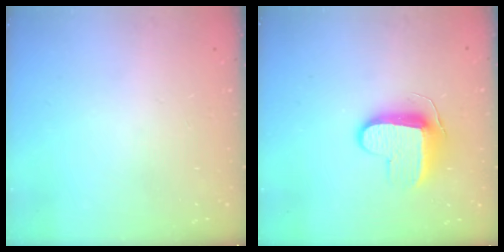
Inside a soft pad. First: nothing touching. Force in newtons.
{"total": 10.0, "press": 10.0, "slide": 1.1}